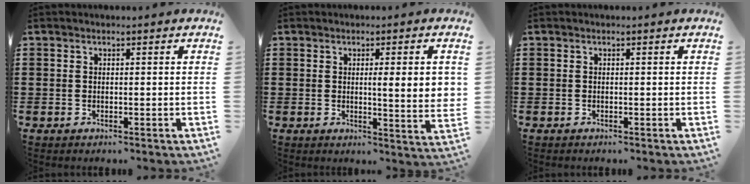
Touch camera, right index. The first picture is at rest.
{"total": 5.9, "force": [1.0, 0.6, 5.8], "torque": [-0.084, -0.011, 0.008]}
{"total": 0.0}